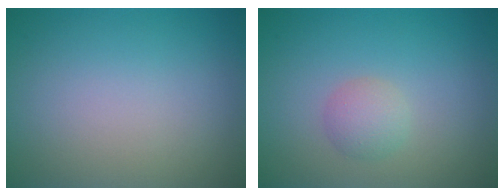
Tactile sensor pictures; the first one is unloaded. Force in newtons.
{"total": 1.8, "press": 1.8, "slide": 0.1}